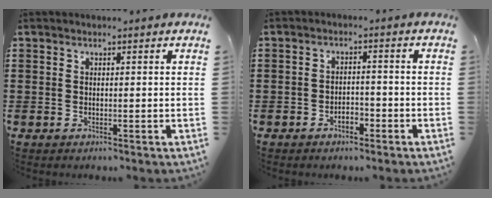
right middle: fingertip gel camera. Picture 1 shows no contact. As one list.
[{"total": 2.4, "force": [-1.8, 1.1, 1.3], "torque": [-0.027, 0.006, -0.038]}]